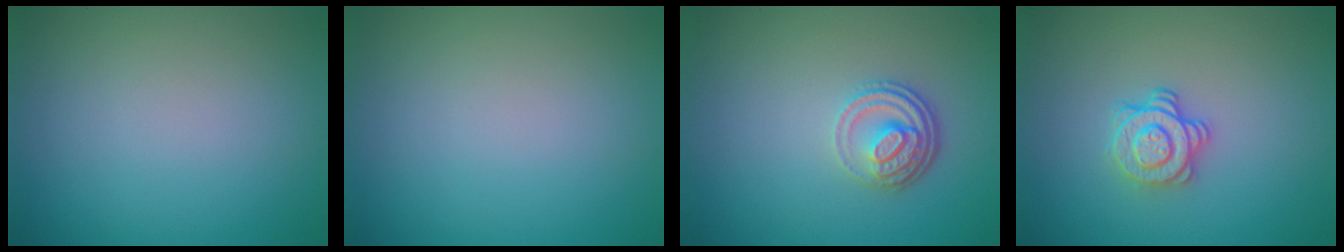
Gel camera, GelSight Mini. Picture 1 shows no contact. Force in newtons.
{"total": 0.0}
{"total": 3.5, "press": 2.6, "slide": 2.3}
{"total": 2.9, "press": 2.5, "slide": 1.4}